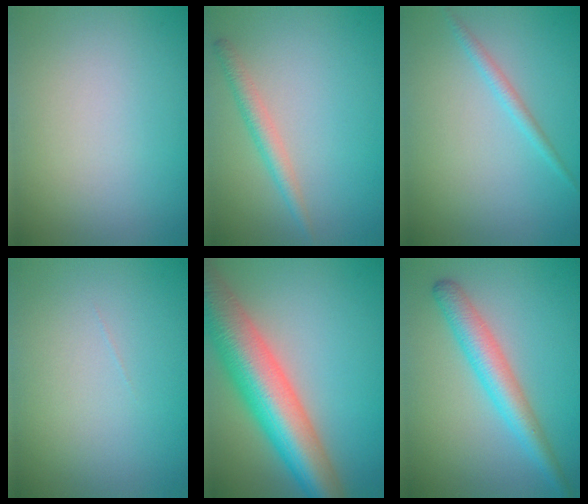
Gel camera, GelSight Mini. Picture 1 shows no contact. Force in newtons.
{"total": 2.0, "press": 2.0, "slide": 0.0}
{"total": 1.4, "press": 1.4, "slide": 0.1}
{"total": 0.0}
{"total": 11.5, "press": 11.5, "slide": 0.5}
{"total": 4.2, "press": 4.2, "slide": 0.2}